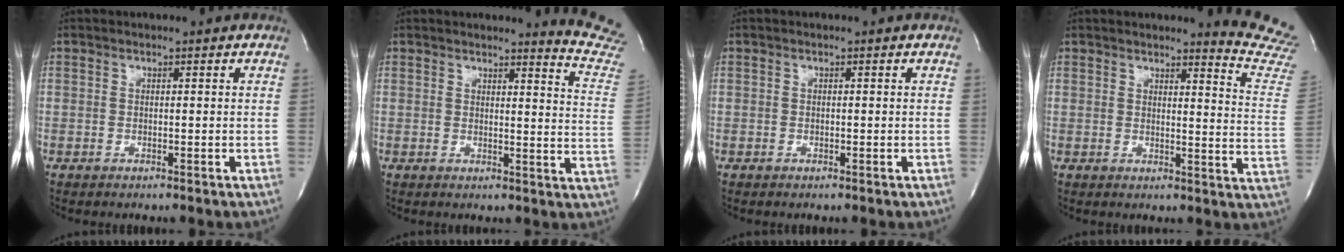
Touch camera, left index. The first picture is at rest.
{"total": 10.3, "force": [10.1, -1.5, 0.7], "torque": [-0.001, -0.129, 0.083]}
{"total": 0.0}
{"total": 11.5, "force": [11.2, -1.1, 1.9], "torque": [-0.006, -0.137, 0.093]}